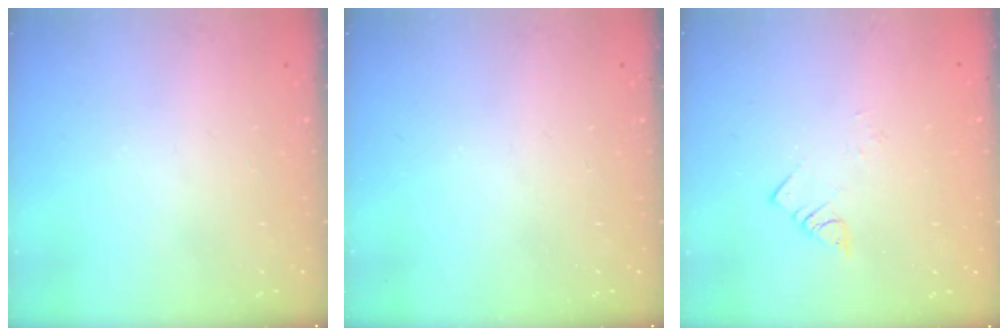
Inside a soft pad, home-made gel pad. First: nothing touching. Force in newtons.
{"total": 0.0}
{"total": 2.7, "press": 2.7, "slide": 0.4}